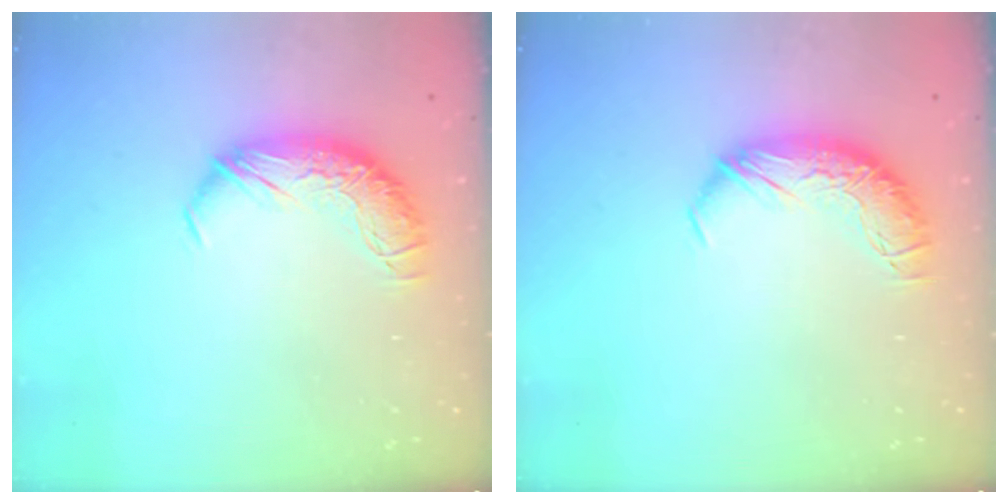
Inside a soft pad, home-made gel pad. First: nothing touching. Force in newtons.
{"total": 0.0}